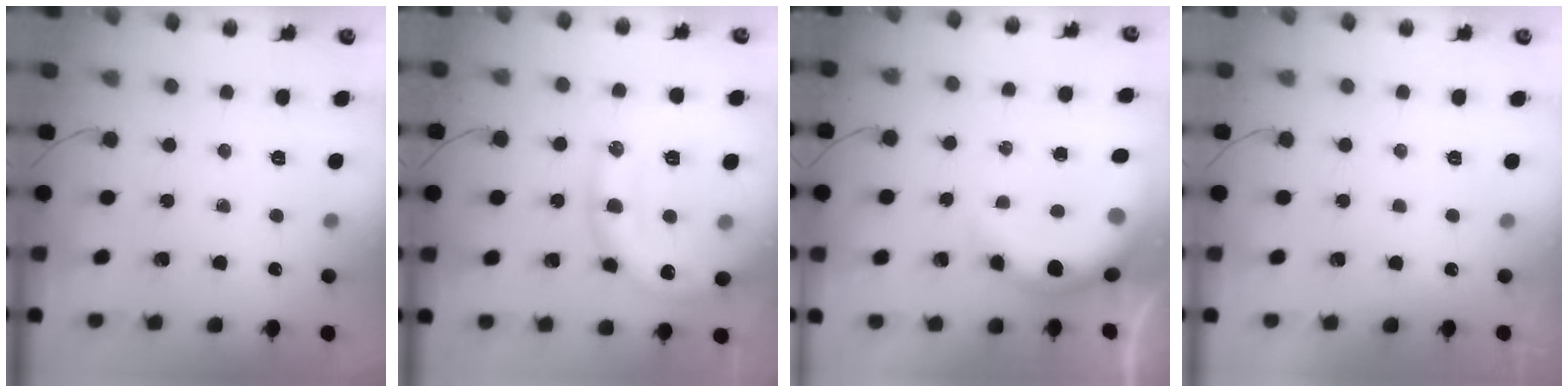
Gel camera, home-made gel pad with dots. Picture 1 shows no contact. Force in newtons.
{"total": 16.8, "press": 16.8, "slide": 0.8}
{"total": 8.6, "press": 8.4, "slide": 1.7}
{"total": 2.9, "press": 2.9, "slide": 0.1}